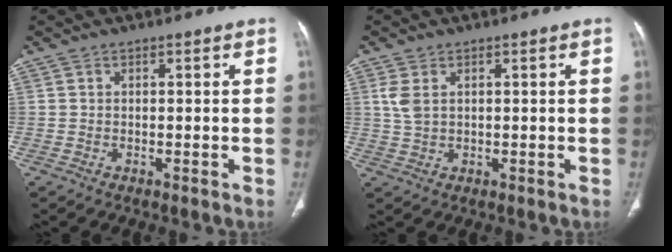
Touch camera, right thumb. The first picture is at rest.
{"total": 3.4, "force": [1.1, 2.2, 2.4], "torque": [-0.056, 0.004, 0.027]}